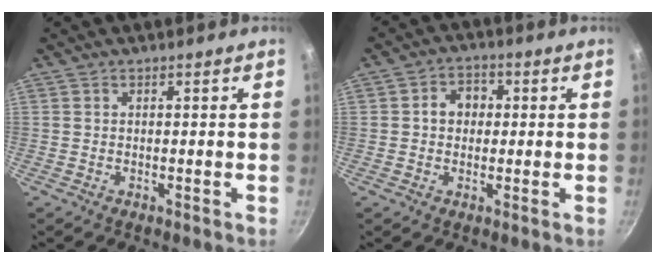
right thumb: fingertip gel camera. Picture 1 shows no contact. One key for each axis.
{"total": 5.2, "fx": 0.4, "fy": 4.4, "fz": 2.8, "tx": -0.012, "ty": 0.011, "tz": 0.000}